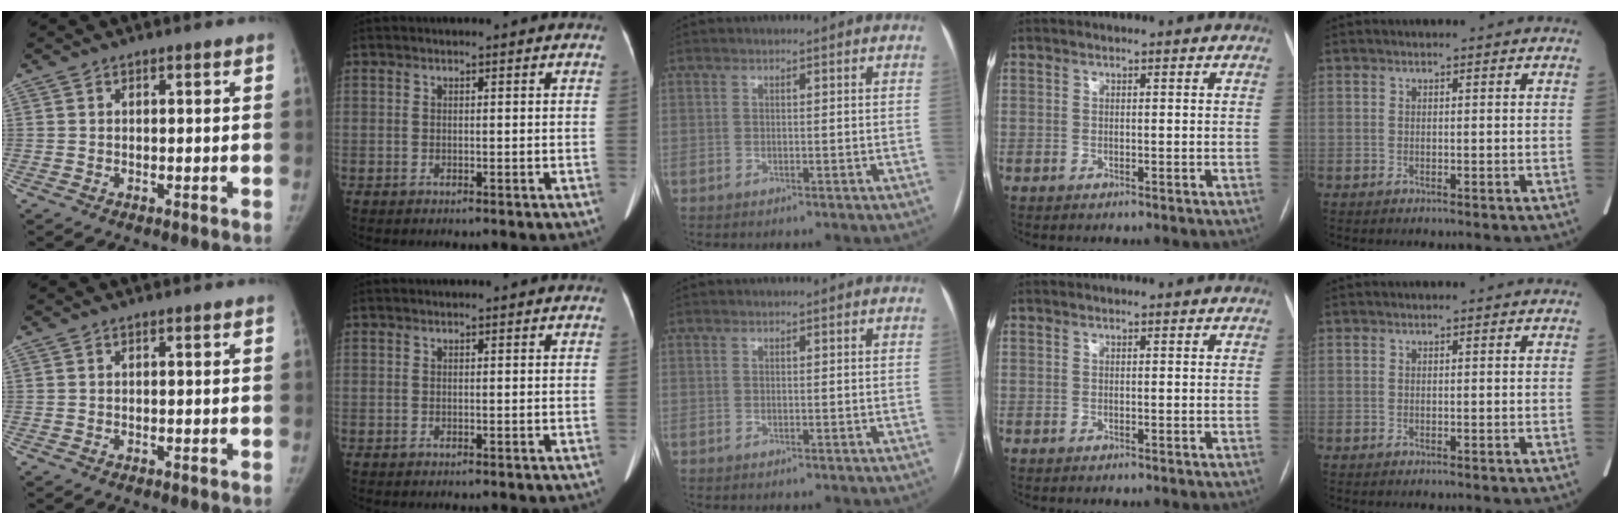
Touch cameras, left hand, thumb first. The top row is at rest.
{}